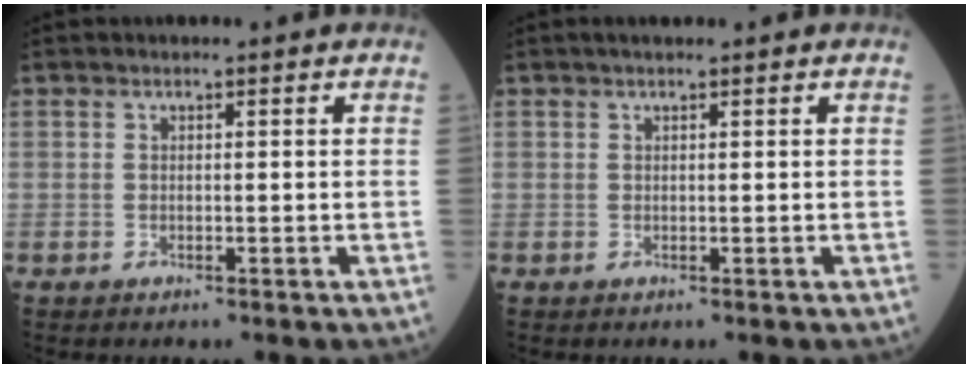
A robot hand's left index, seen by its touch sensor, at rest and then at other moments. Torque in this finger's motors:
{"motor_torque": [0.16, -0.11, 0.02, 0.01]}